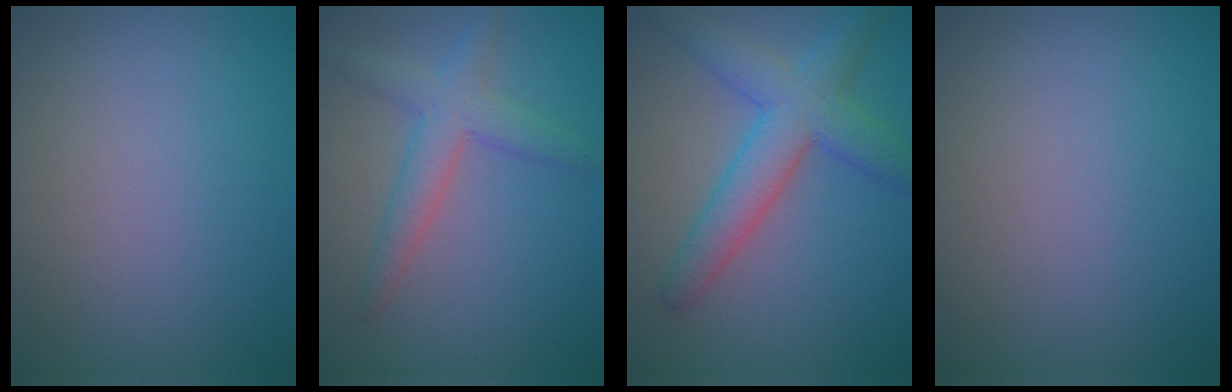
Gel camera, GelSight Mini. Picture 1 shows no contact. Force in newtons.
{"total": 3.5, "press": 3.4, "slide": 0.3}
{"total": 5.8, "press": 5.8, "slide": 0.2}
{"total": 0.0}